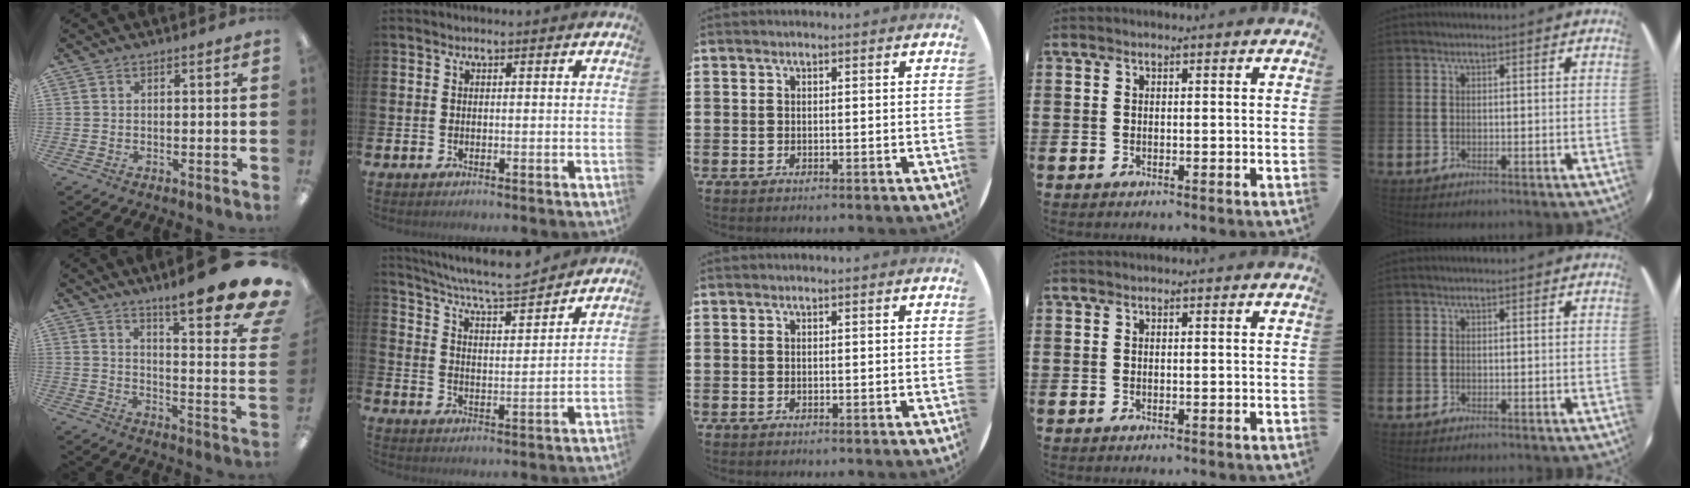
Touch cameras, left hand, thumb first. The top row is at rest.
{"thumb": {"total": 14.3, "force": [10.8, 1.9, 9.2], "torque": [-0.133, -0.096, 0.171]}, "index": {"total": 6.9, "force": [6.6, 0.2, 1.9], "torque": [-0.067, -0.048, 0.115]}}